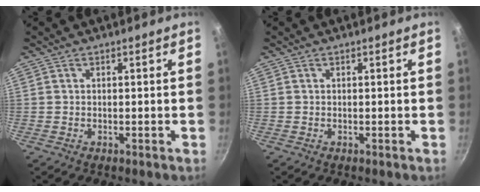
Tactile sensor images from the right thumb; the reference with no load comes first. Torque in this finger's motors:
{"motor_torque": [0.00, 0.00, -0.14, 0.14, 0.00]}